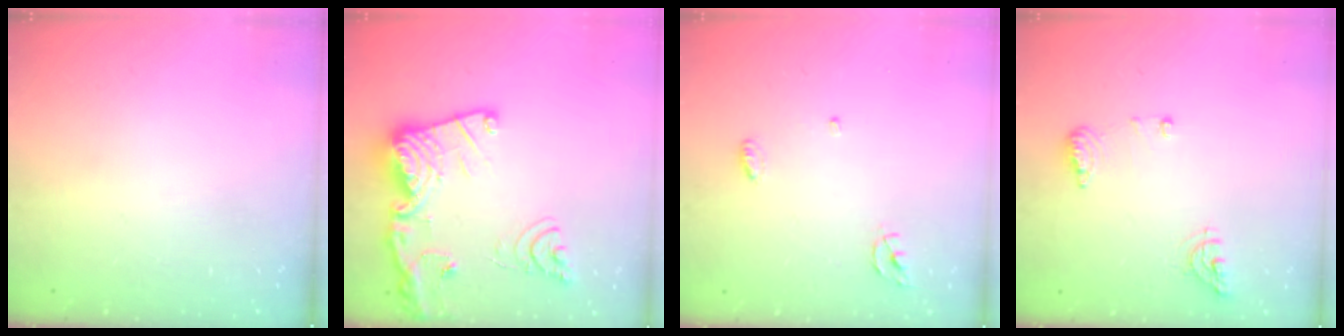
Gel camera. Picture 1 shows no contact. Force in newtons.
{"total": 21.7, "press": 21.5, "slide": 2.2}
{"total": 3.9, "press": 3.9, "slide": 0.2}
{"total": 7.9, "press": 7.8, "slide": 1.5}